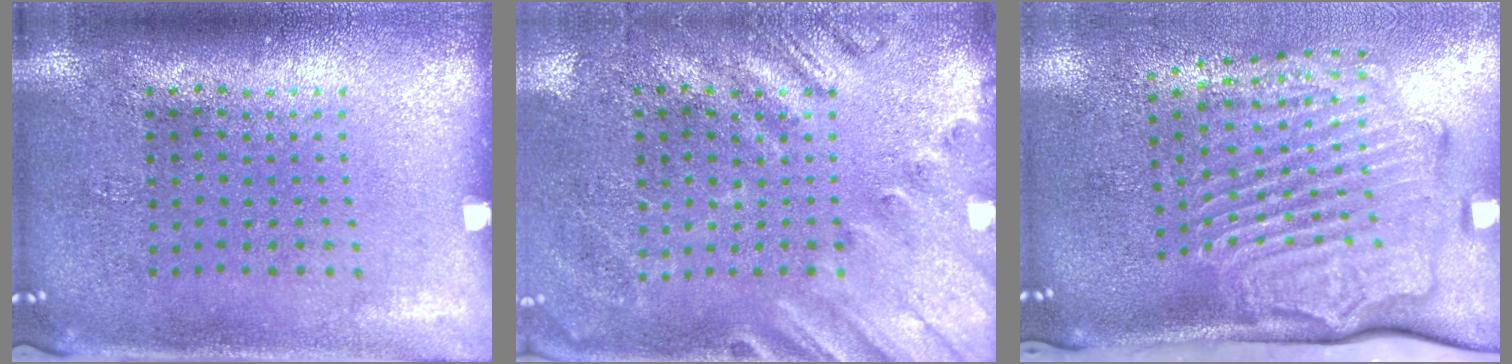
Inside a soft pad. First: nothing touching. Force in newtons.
{"total": 2.4, "press": 2.0, "slide": 1.3}
{"total": 3.1, "press": 2.2, "slide": 2.2}